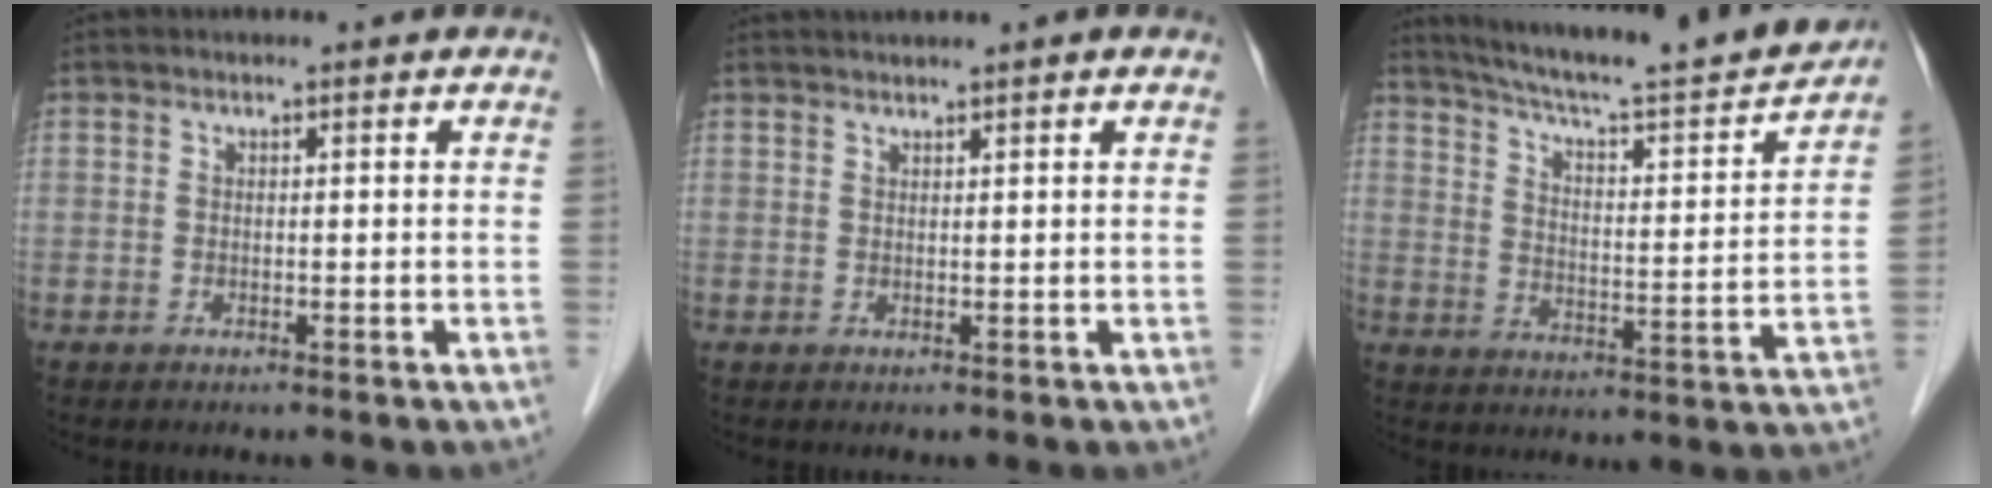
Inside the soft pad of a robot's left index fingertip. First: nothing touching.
{"total": 3.0, "force": [2.5, -0.5, 1.5], "torque": [-0.019, 0.027, 0.046]}
{"total": 20.9, "force": [19.1, 0.4, 8.6], "torque": [-0.137, -0.034, 0.270]}